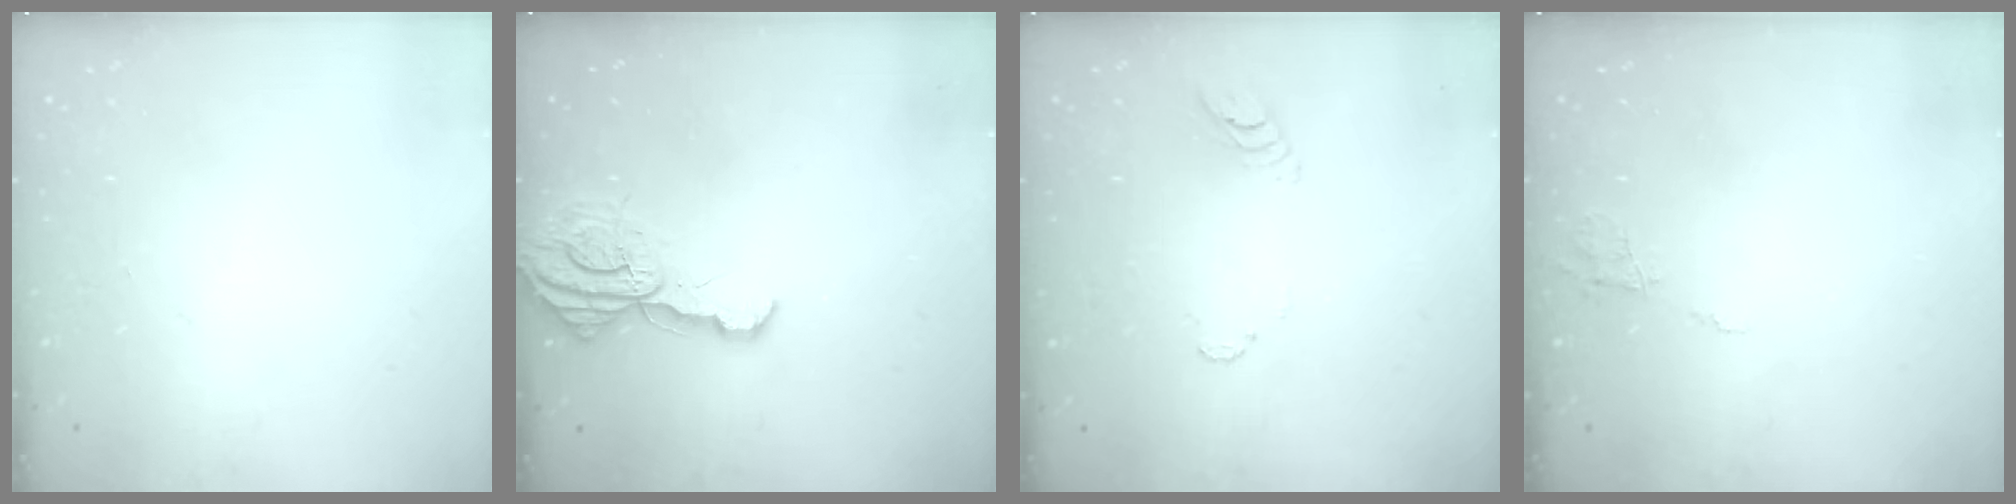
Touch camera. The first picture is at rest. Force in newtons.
{"total": 11.1, "press": 11.1, "slide": 1.1}
{"total": 3.7, "press": 3.7, "slide": 0.2}
{"total": 6.2, "press": 6.2, "slide": 0.5}